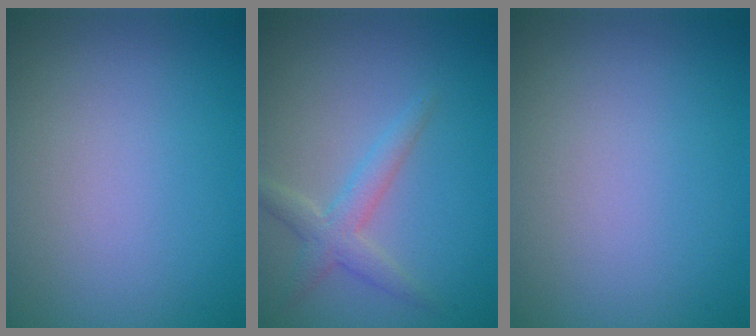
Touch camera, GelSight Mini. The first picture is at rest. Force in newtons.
{"total": 2.5, "press": 2.5, "slide": 0.1}
{"total": 0.0}